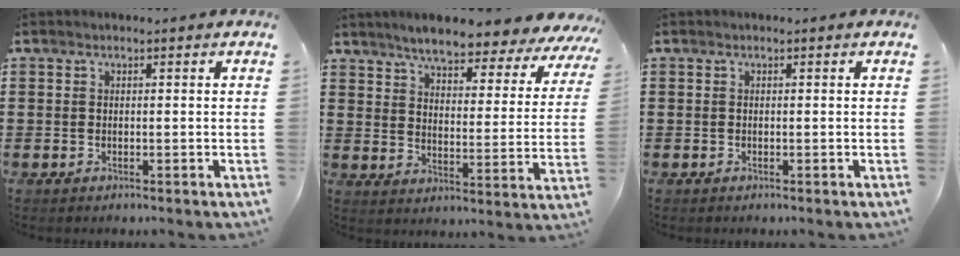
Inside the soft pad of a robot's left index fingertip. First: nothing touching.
{"total": 6.5, "force": [6.0, 0.8, 2.4], "torque": [-0.067, -0.037, 0.101]}
{"total": 0.0}